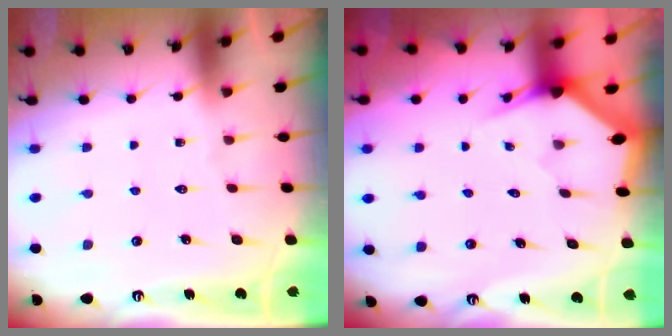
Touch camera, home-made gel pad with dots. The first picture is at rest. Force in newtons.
{"total": 2.8, "press": 2.8, "slide": 0.1}